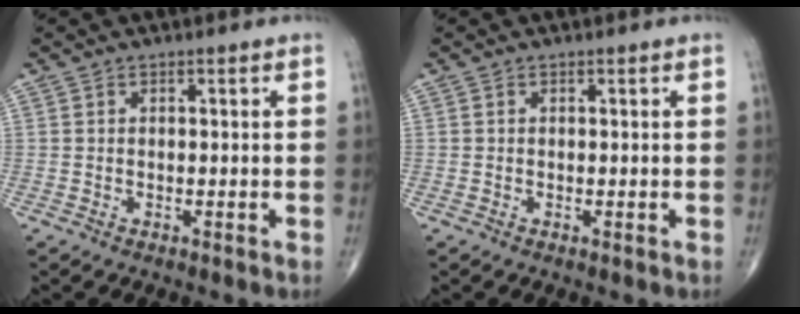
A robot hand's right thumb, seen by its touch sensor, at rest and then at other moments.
{"total": 0.0}